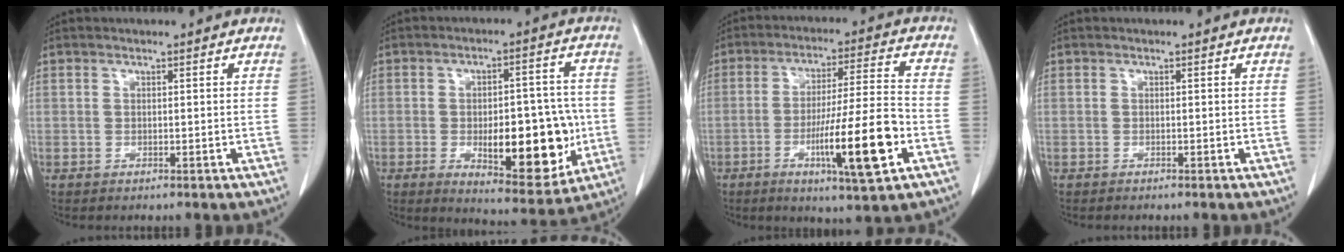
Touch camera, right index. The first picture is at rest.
{"total": 14.6, "force": [-2.9, 5.6, 13.2], "torque": [-0.175, 0.008, -0.027]}
{"total": 13.9, "force": [-5.0, 0.4, 13.0], "torque": [-0.218, -0.007, -0.076]}
{"total": 0.8, "force": [-0.7, -0.1, 0.4], "torque": [-0.001, 0.001, -0.010]}